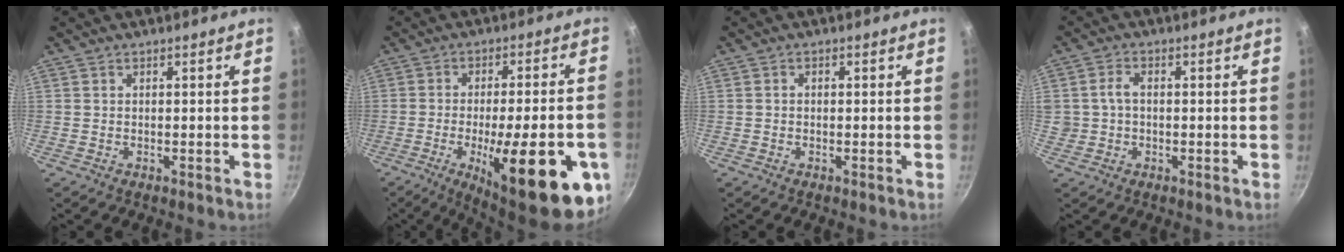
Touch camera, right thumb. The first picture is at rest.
{"total": 24.3, "force": [-8.4, 7.0, 21.7], "torque": [-0.270, 0.010, -0.110]}
{"total": 0.7, "force": [-0.1, 0.6, 0.4], "torque": [-0.008, 0.005, -0.001]}
{"total": 3.3, "force": [-0.1, 2.6, 2.2], "torque": [-0.030, 0.015, 0.001]}